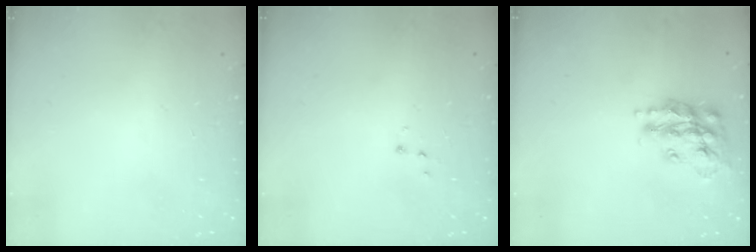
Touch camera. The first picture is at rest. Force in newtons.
{"total": 3.5, "press": 3.4, "slide": 0.5}
{"total": 16.0, "press": 16.0, "slide": 1.2}